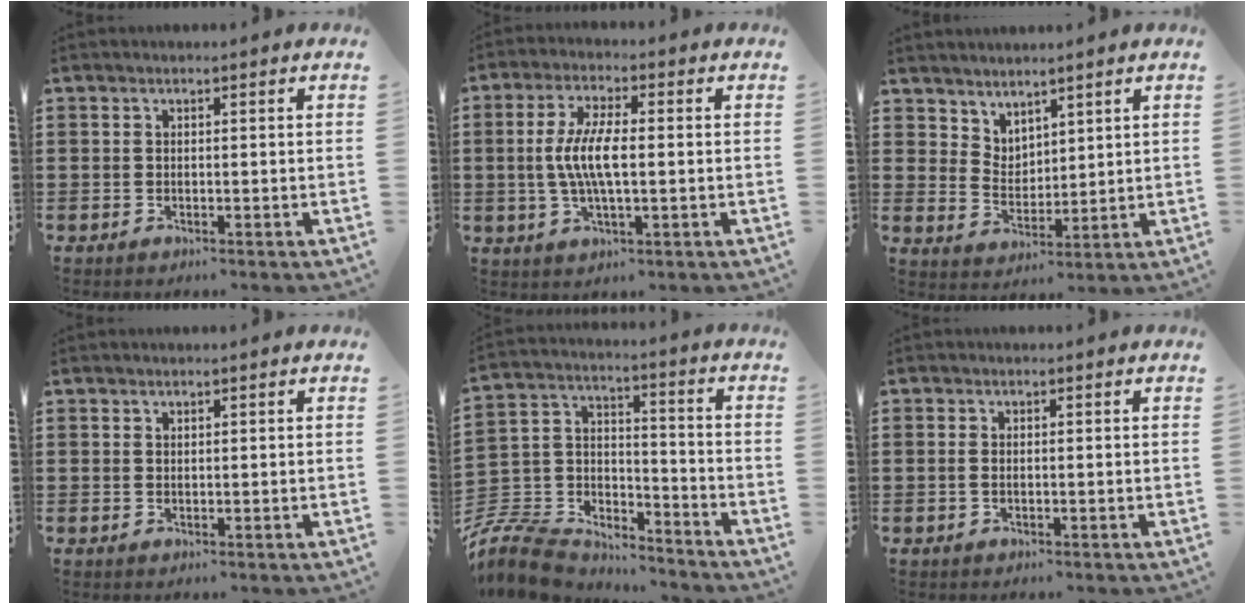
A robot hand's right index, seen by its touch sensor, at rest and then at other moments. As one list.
[{"total": 7.0, "force": [-0.3, 2.1, 6.7], "torque": [-0.148, -0.006, -0.016]}, {"total": 4.1, "force": [3.7, 1.6, -0.4], "torque": [-0.006, -0.010, 0.073]}, {"total": 0.5, "force": [0.4, 0.3, 0.0], "torque": [-0.002, 0.002, 0.009]}, {"total": 9.1, "force": [-8.3, 3.3, 1.8], "torque": [-0.072, 0.007, -0.169]}, {"total": 0.9, "force": [-0.2, 0.3, 0.8], "torque": [-0.019, -0.003, -0.002]}]